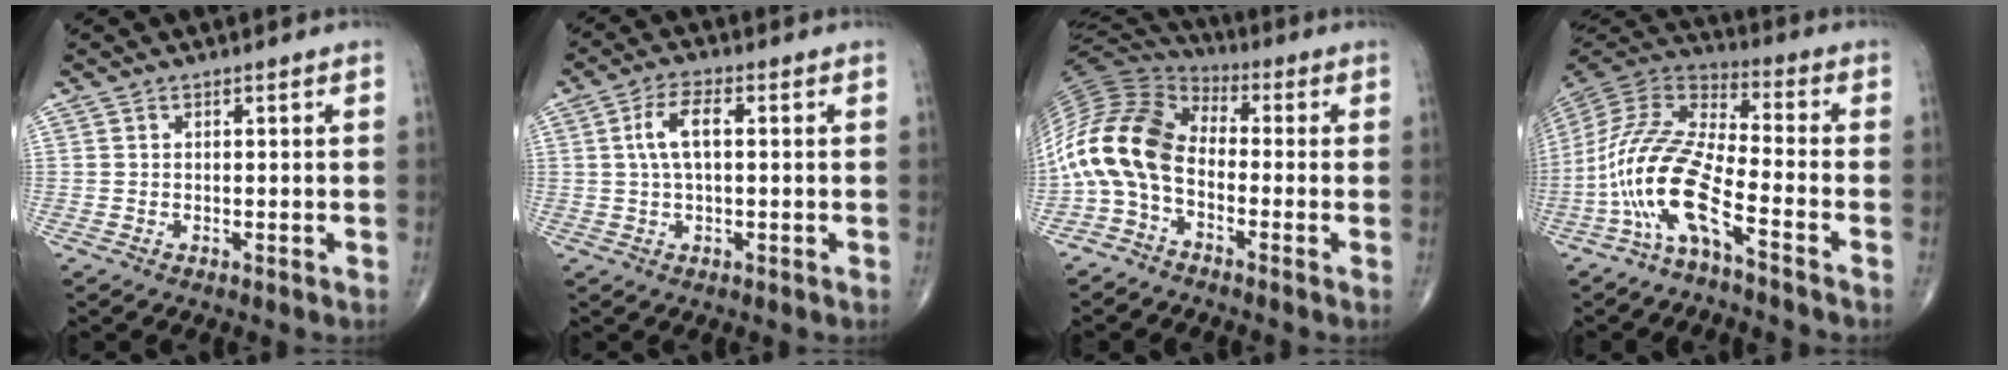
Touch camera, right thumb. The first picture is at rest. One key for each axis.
{"total": 6.0, "fx": 0.9, "fy": 2.5, "fz": 5.4, "tx": -0.112, "ty": 0.014, "tz": 0.016}
{"total": 15.0, "fx": -3.0, "fy": 9.2, "fz": 11.5, "tx": -0.239, "ty": 0.059, "tz": -0.073}
{"total": 14.1, "fx": -6.9, "fy": 3.4, "fz": 11.8, "tx": -0.265, "ty": 0.064, "tz": -0.145}